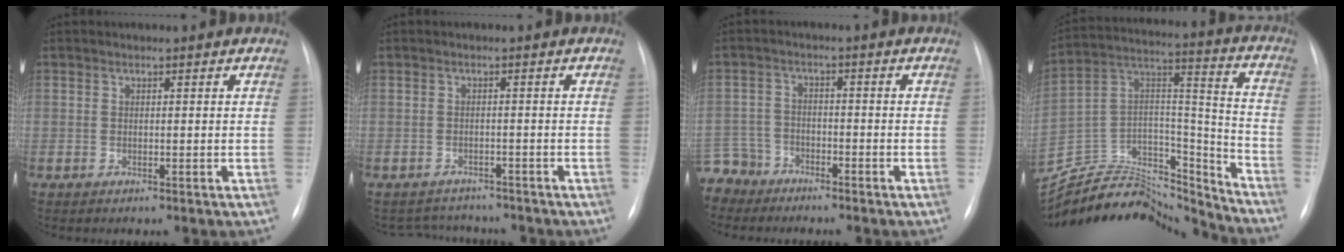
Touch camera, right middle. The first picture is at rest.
{"total": 4.4, "force": [-4.2, 1.3, -0.3], "torque": [0.004, 0.008, -0.058]}
{"total": 6.9, "force": [-6.0, 3.4, 0.1], "torque": [-0.006, -0.004, -0.117]}
{"total": 27.7, "force": [-25.8, 6.4, 7.9], "torque": [-0.179, 0.014, -0.416]}